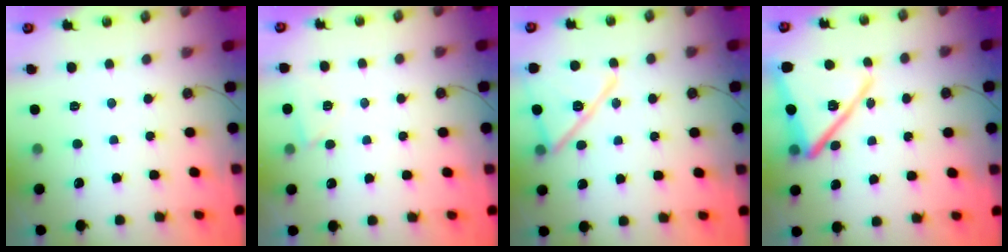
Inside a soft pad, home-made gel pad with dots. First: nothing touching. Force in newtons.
{"total": 3.1, "press": 2.9, "slide": 1.1}
{"total": 16.1, "press": 16.1, "slide": 0.7}
{"total": 19.4, "press": 19.4, "slide": 1.4}